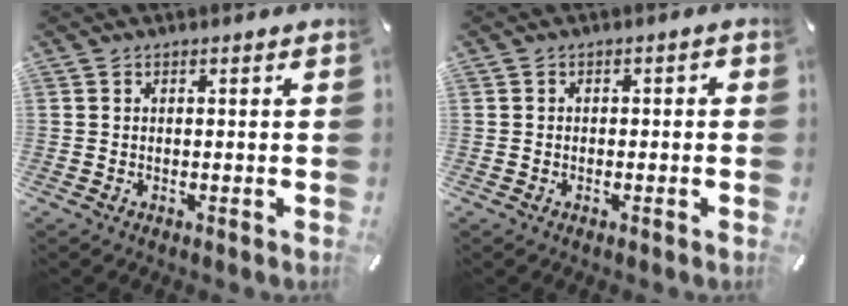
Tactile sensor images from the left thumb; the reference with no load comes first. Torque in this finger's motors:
{"motor_torque": [-0.05, -0.10, 0.07, 0.07, -0.01]}